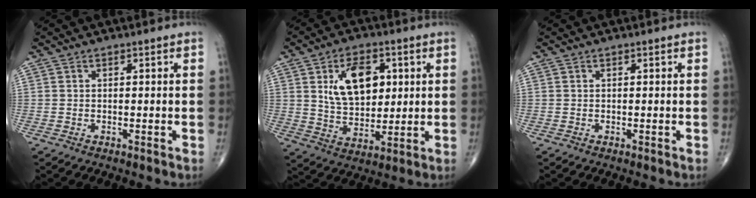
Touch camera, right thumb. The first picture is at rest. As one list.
[{"total": 12.7, "force": [3.6, 7.8, 9.4], "torque": [-0.128, -0.014, 0.069]}, {"total": 0.0}]